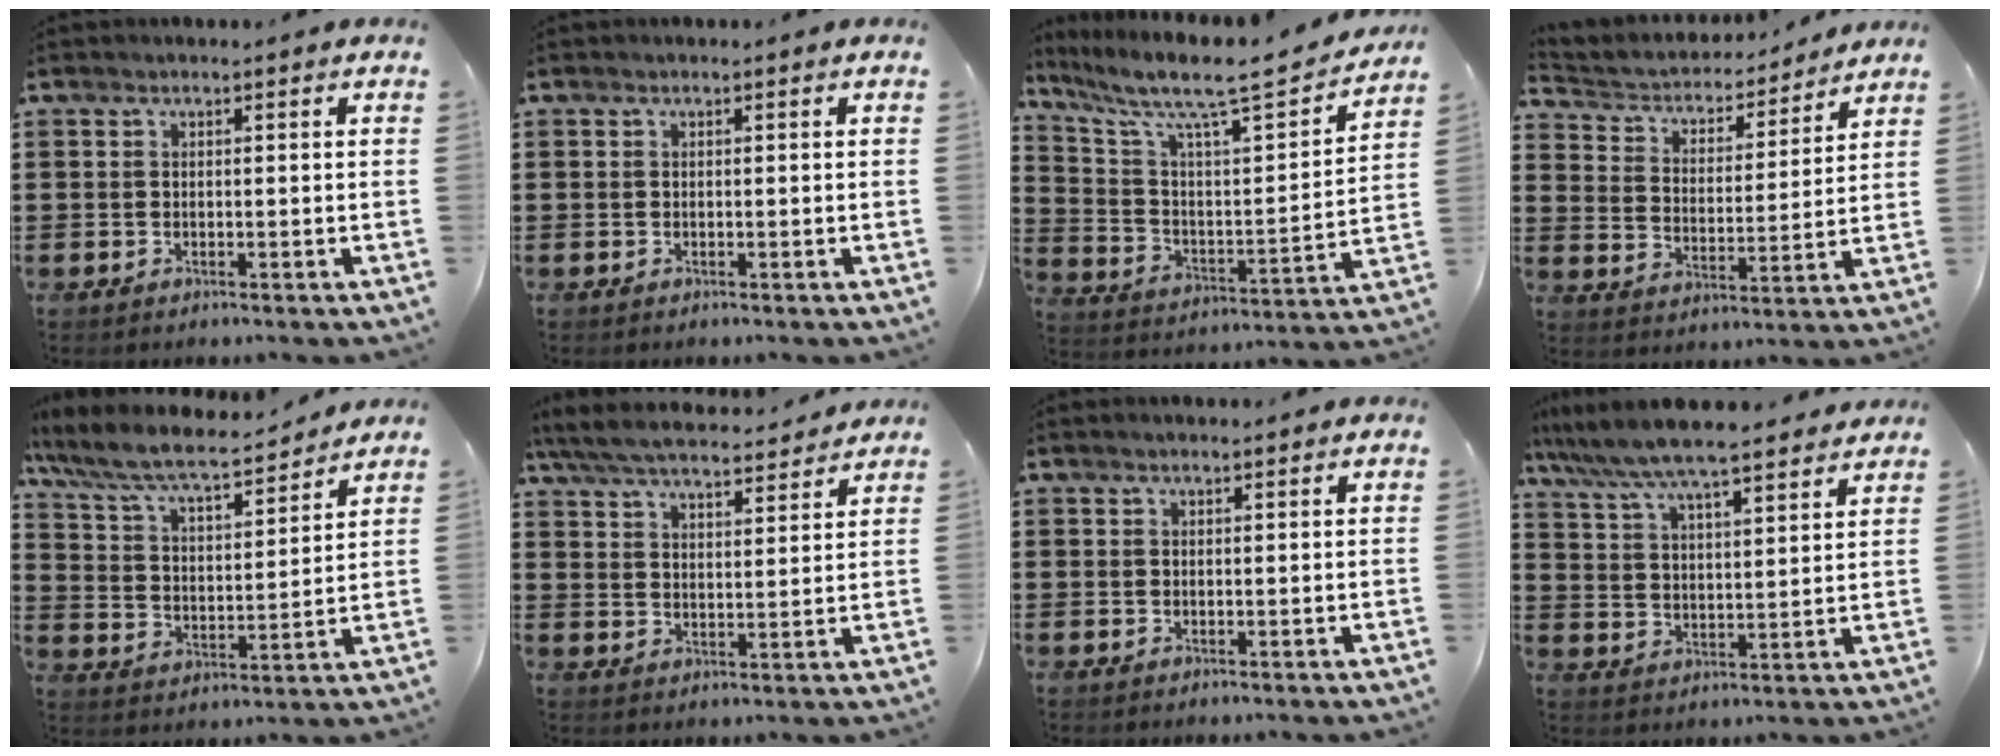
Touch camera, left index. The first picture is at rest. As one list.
[{"total": 0.0}, {"total": 8.6, "force": [7.0, 1.0, 4.8], "torque": [-0.127, -0.055, 0.110]}, {"total": 3.9, "force": [3.6, 1.2, 0.7], "torque": [-0.037, -0.029, 0.055]}, {"total": 7.6, "force": [6.8, 1.0, 3.3], "torque": [-0.094, -0.042, 0.111]}, {"total": 6.2, "force": [5.8, 0.8, 1.9], "torque": [-0.062, -0.029, 0.101]}, {"total": 0.8, "force": [0.7, 0.0, 0.4], "torque": [-0.009, 0.000, 0.014]}, {"total": 7.0, "force": [6.5, 0.3, 2.6], "torque": [-0.078, -0.032, 0.111]}]